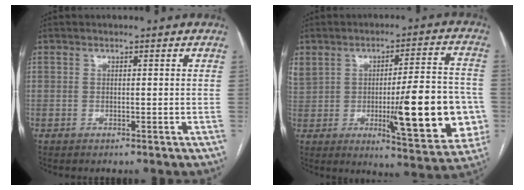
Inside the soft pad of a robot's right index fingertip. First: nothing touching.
{"total": 21.4, "force": [-1.9, 6.7, 20.2], "torque": [-0.300, 0.019, -0.003]}